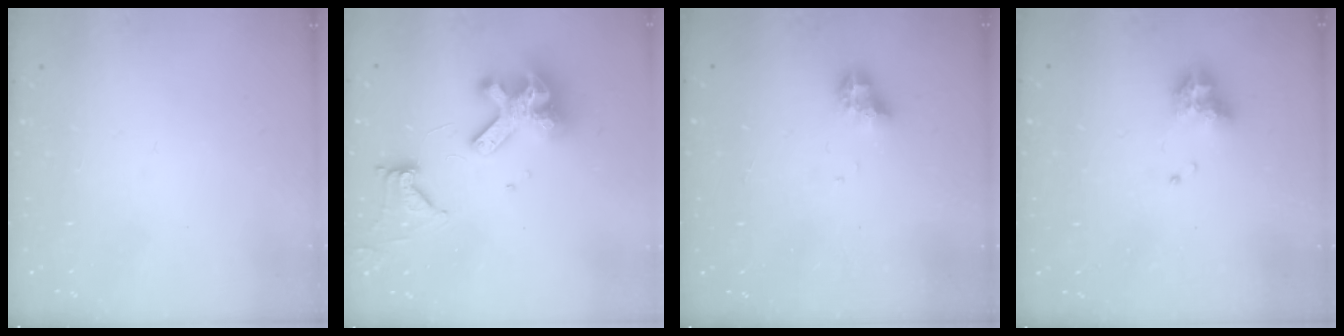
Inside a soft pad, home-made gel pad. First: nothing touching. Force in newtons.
{"total": 14.7, "press": 14.5, "slide": 1.8}
{"total": 7.4, "press": 7.3, "slide": 1.0}
{"total": 8.2, "press": 8.1, "slide": 1.2}